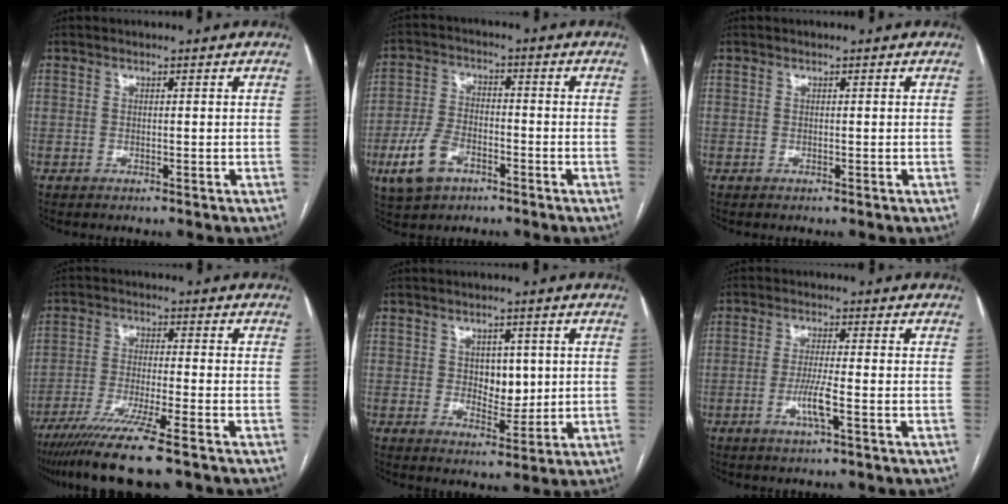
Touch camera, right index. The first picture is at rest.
{"total": 8.6, "force": [-4.3, 5.1, 5.4], "torque": [-0.126, 0.003, -0.074]}
{"total": 0.0}
{"total": 12.5, "force": [-9.0, 0.3, 8.7], "torque": [-0.158, -0.035, -0.153]}
{"total": 4.9, "force": [0.9, 3.2, 3.6], "torque": [-0.045, 0.001, 0.021]}
{"total": 4.3, "force": [-1.6, -0.2, 4.0], "torque": [-0.078, -0.008, -0.032]}